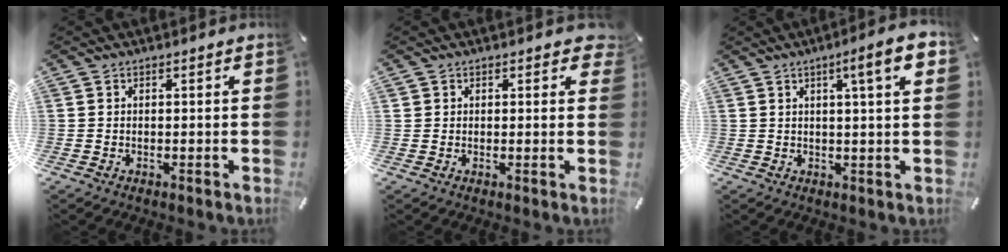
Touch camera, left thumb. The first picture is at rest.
{"total": 1.9, "force": [1.1, 1.4, 0.6], "torque": [0.002, 0.000, 0.016]}
{"total": 8.5, "force": [3.5, 1.0, 7.7], "torque": [-0.112, -0.010, 0.048]}